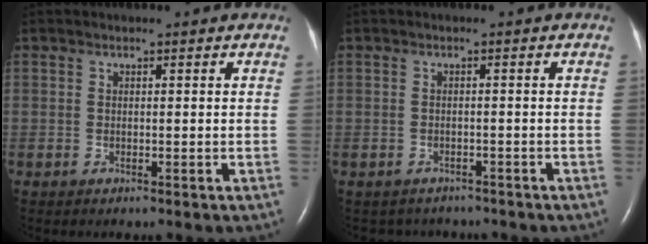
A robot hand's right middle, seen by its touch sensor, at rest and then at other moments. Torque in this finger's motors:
{"motor_torque": [0.24, -0.25, 0.01, 0.00]}